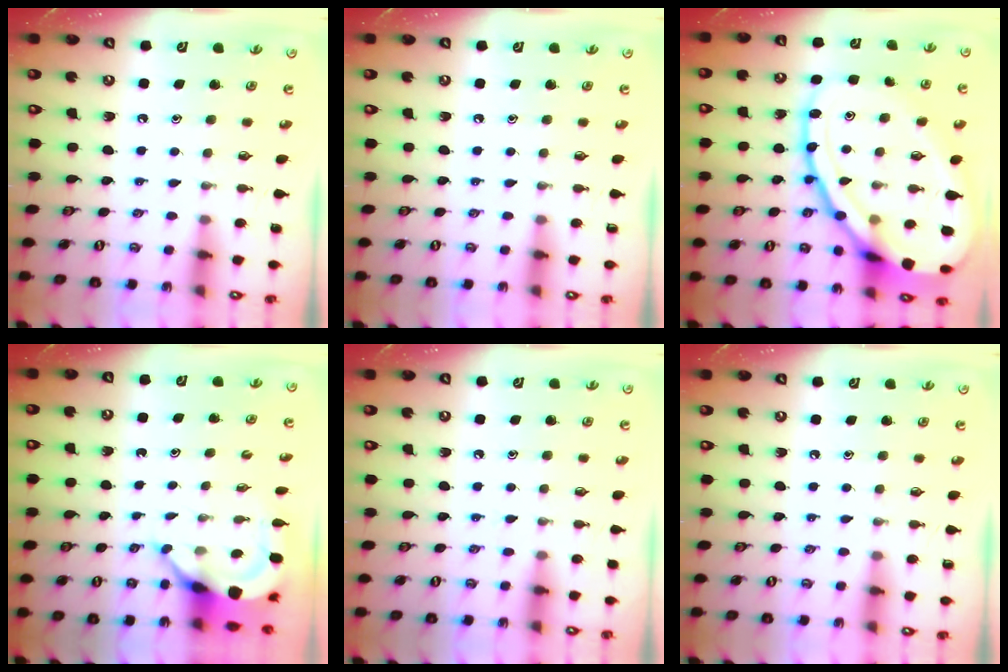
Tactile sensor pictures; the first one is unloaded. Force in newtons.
{"total": 0.0}
{"total": 25.0, "press": 24.9, "slide": 2.2}
{"total": 6.0, "press": 6.0, "slide": 0.5}
{"total": 2.9, "press": 2.9, "slide": 0.5}
{"total": 0.0}